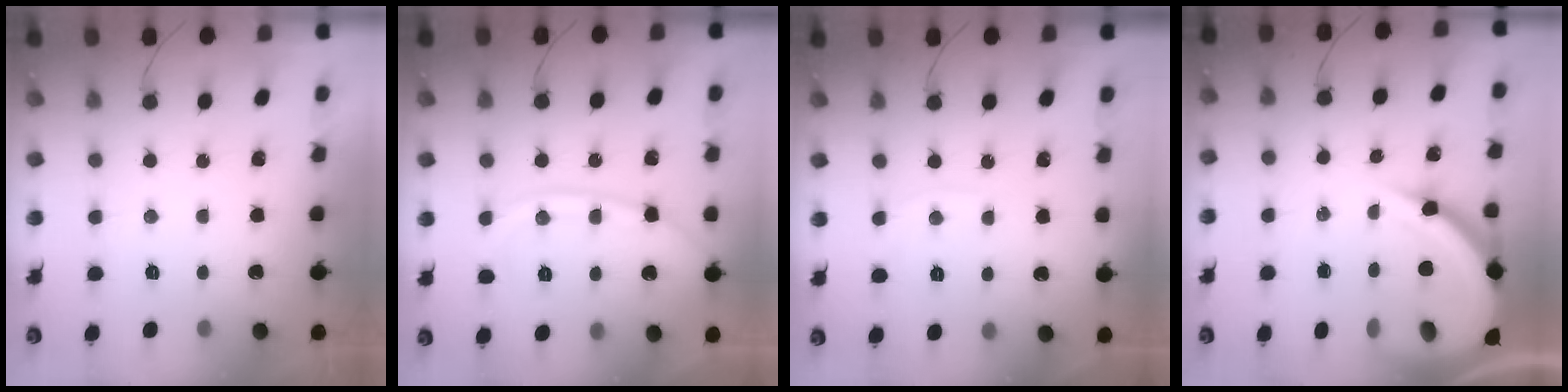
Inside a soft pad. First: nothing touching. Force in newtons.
{"total": 10.2, "press": 10.2, "slide": 0.9}
{"total": 2.9, "press": 2.8, "slide": 0.4}
{"total": 20.4, "press": 20.3, "slide": 2.2}